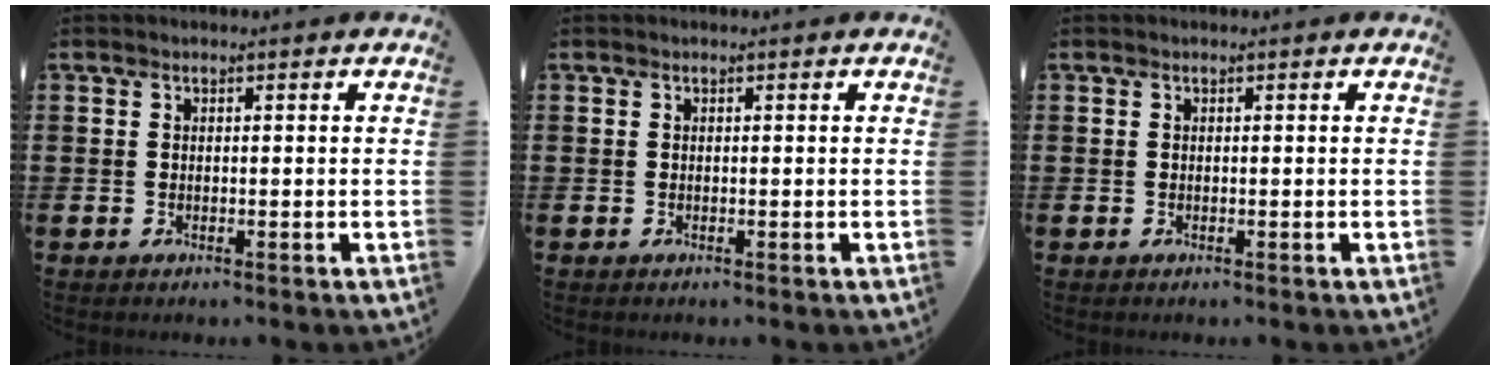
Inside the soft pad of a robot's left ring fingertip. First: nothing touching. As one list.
[{"total": 0.0}, {"total": 0.0}]